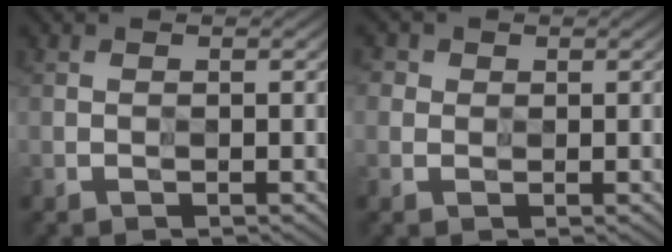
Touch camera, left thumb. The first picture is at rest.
{"total": 2.4, "force": [1.0, 2.1, 0.4], "torque": [-0.016, 0.001, 0.013]}